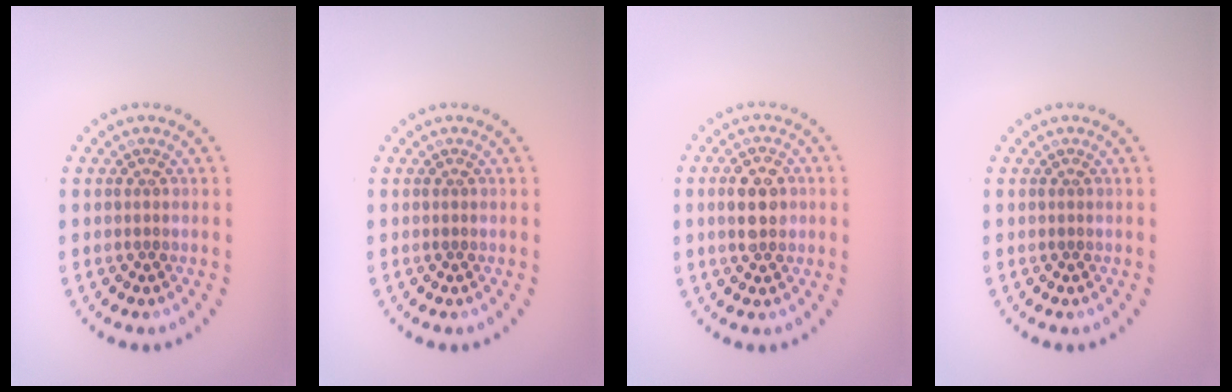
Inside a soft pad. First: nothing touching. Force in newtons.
{"total": 0.0}
{"total": 3.2, "press": 3.2, "slide": 0.2}
{"total": 0.0}